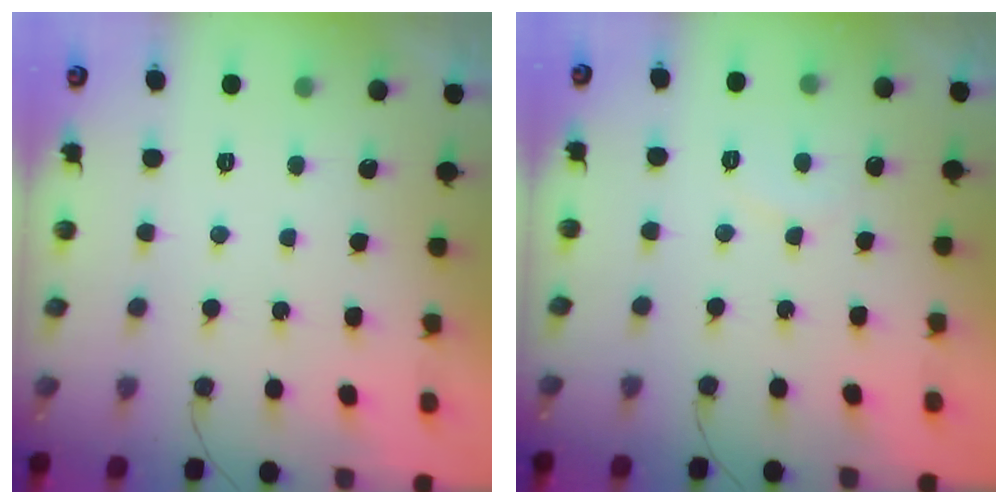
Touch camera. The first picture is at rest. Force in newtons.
{"total": 5.5, "press": 5.5, "slide": 0.5}